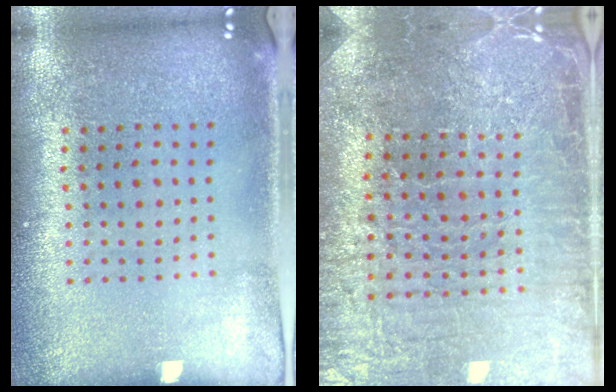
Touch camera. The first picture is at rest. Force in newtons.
{"total": 3.8, "press": 3.7, "slide": 0.6}